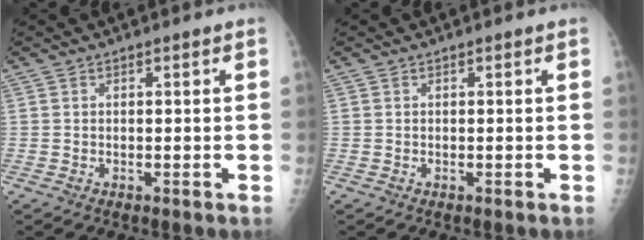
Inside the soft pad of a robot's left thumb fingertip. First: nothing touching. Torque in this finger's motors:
{"motor_torque": [0.02, 0.02, 0.00, -0.03, 0.00]}